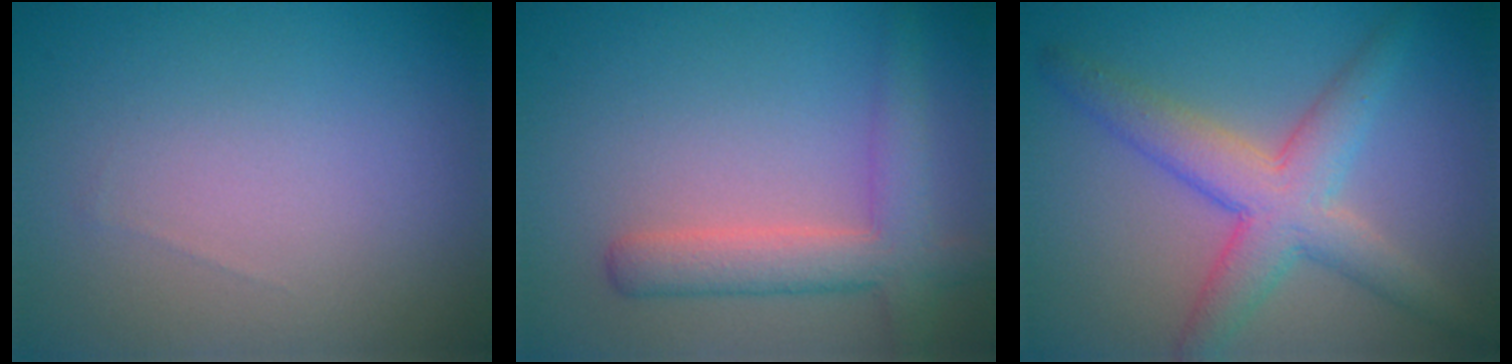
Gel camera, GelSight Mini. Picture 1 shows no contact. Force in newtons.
{"total": 4.4, "press": 4.4, "slide": 0.3}
{"total": 5.5, "press": 5.5, "slide": 0.3}